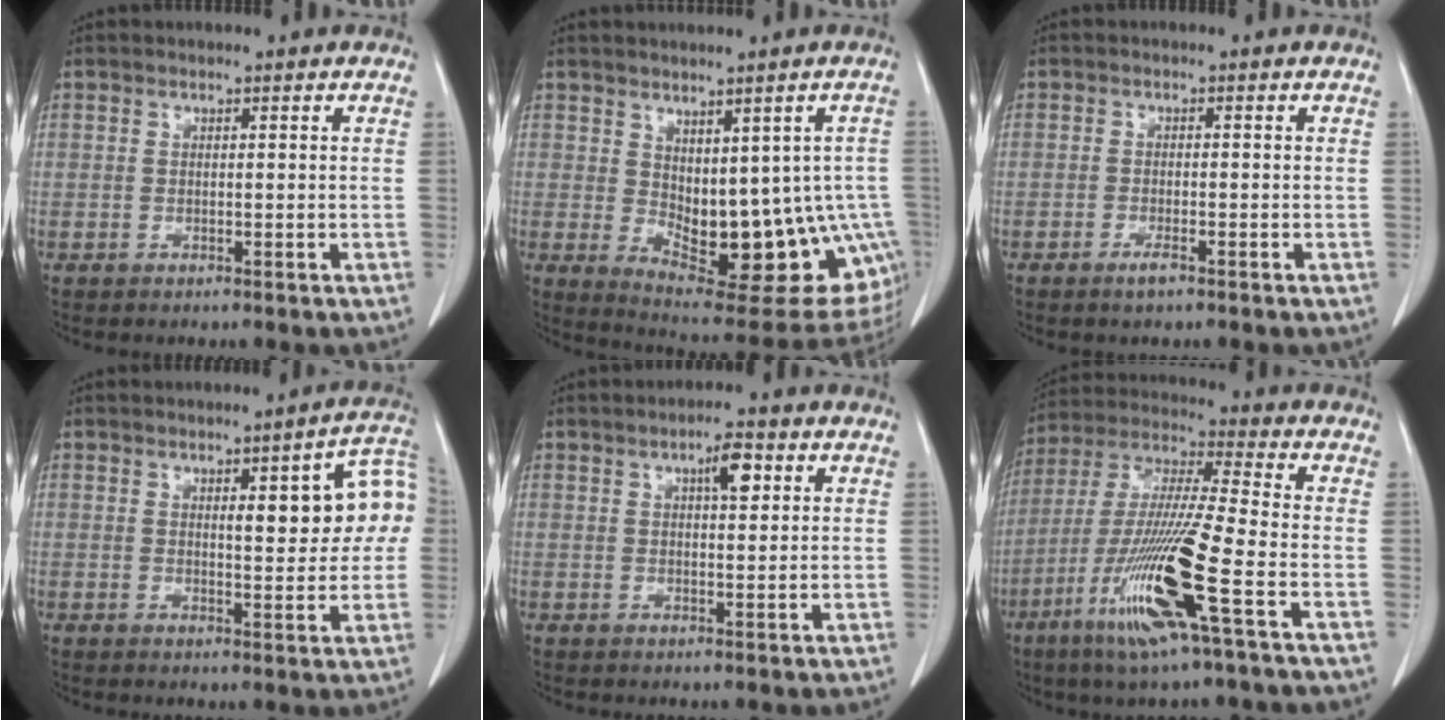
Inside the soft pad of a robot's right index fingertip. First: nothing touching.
{"total": 18.3, "force": [-3.2, 9.0, 15.6], "torque": [-0.137, 0.001, -0.018]}
{"total": 1.7, "force": [-1.2, 0.2, 1.2], "torque": [-0.024, -0.002, -0.022]}
{"total": 10.4, "force": [2.1, 2.5, 9.9], "torque": [-0.122, 0.024, 0.024]}
{"total": 4.1, "force": [1.7, 1.1, 3.6], "torque": [-0.060, 0.004, 0.027]}
{"total": 15.8, "force": [-6.4, 0.6, 14.4], "torque": [-0.294, -0.023, -0.120]}